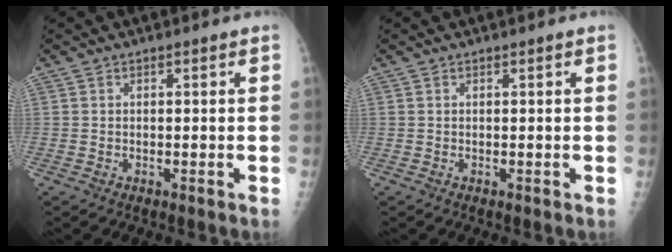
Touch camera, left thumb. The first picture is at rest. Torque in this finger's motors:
{"motor_torque": [0.04, 0.05, 0.00, 0.00, 0.00]}